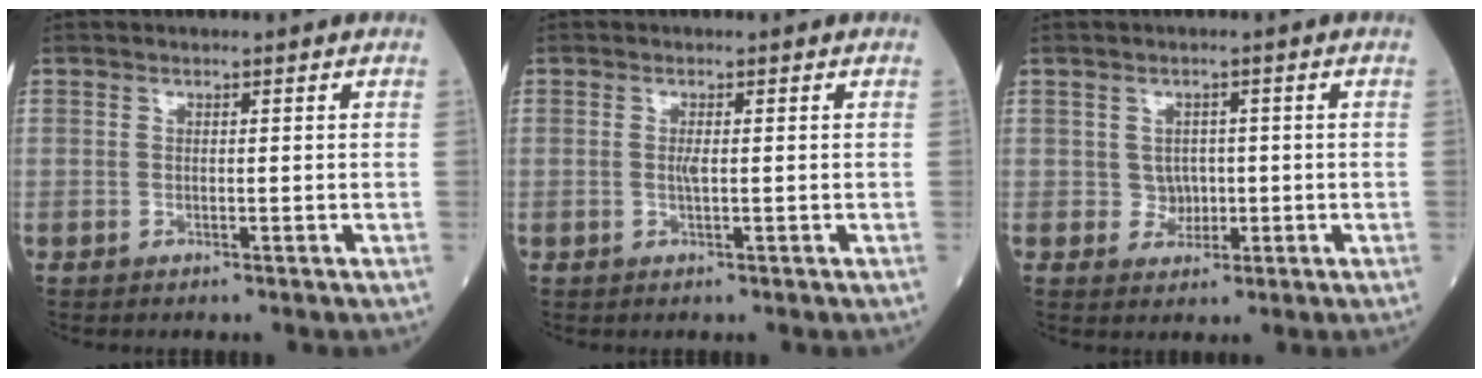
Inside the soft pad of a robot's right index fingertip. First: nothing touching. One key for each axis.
{"total": 1.1, "fx": 0.0, "fy": 0.2, "fz": 1.1, "tx": -0.025, "ty": -0.002, "tz": -0.001}
{"total": 2.5, "fx": 0.0, "fy": 2.4, "fz": 0.8, "tx": -0.001, "ty": 0.005, "tz": 0.001}